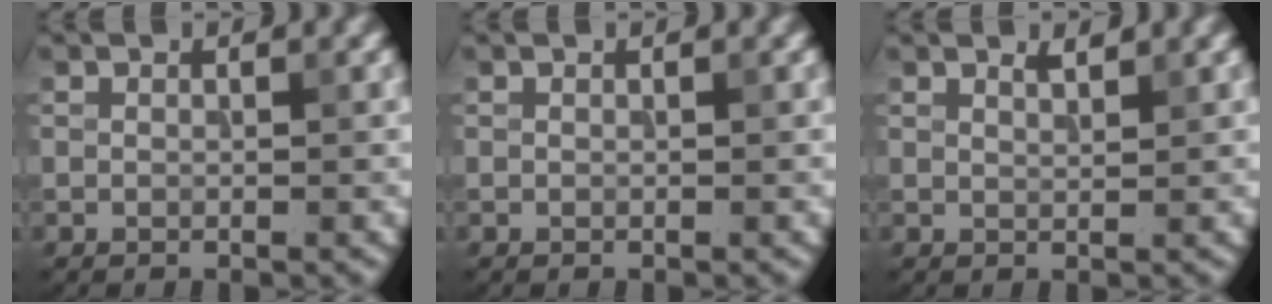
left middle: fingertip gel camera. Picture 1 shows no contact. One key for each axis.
{"total": 0.0}
{"total": 0.9, "fx": 0.9, "fy": 0.1, "fz": 0.4, "tx": -0.006, "ty": 0.000, "tz": 0.014}